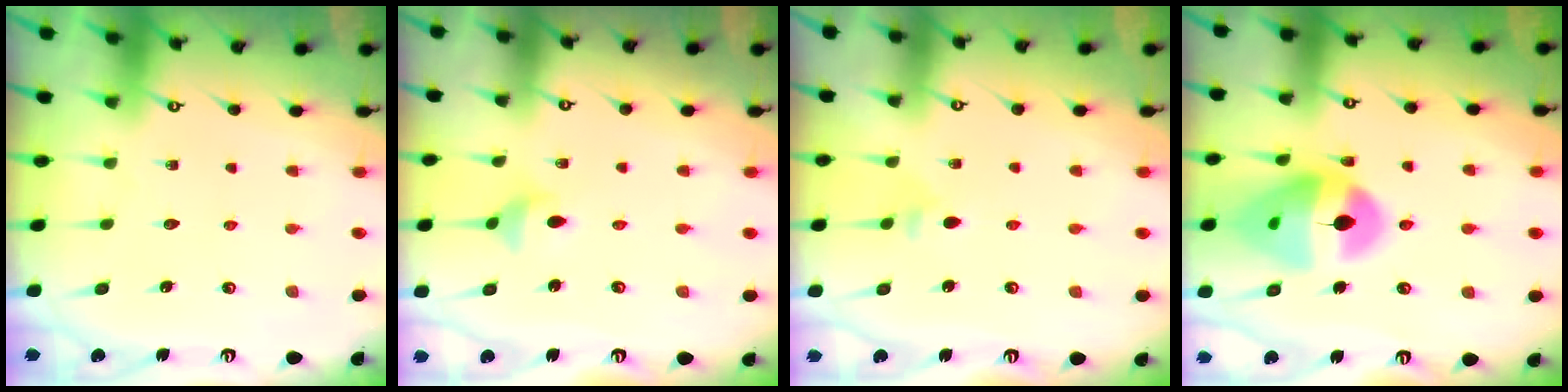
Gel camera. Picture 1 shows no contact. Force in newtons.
{"total": 3.0, "press": 3.0, "slide": 0.3}
{"total": 4.0, "press": 3.9, "slide": 1.0}
{"total": 16.4, "press": 16.2, "slide": 2.3}